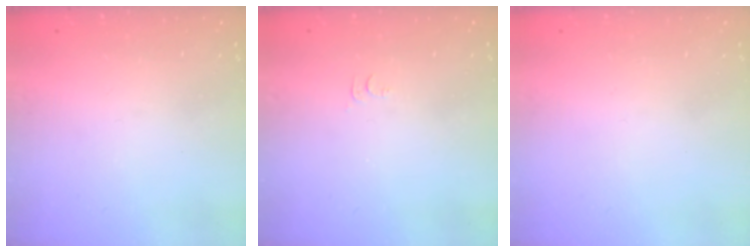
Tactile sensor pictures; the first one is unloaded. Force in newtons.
{"total": 3.1, "press": 3.1, "slide": 0.4}
{"total": 1.7, "press": 1.7, "slide": 0.1}